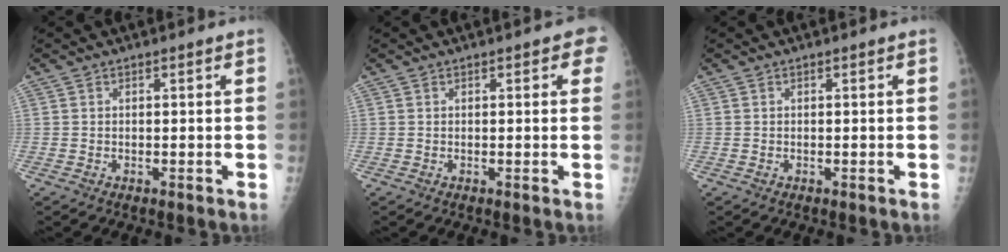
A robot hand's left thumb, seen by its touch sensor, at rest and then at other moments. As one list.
[{"total": 2.8, "force": [1.3, 1.2, 2.1], "torque": [-0.008, 0.001, 0.008]}, {"total": 0.0}]